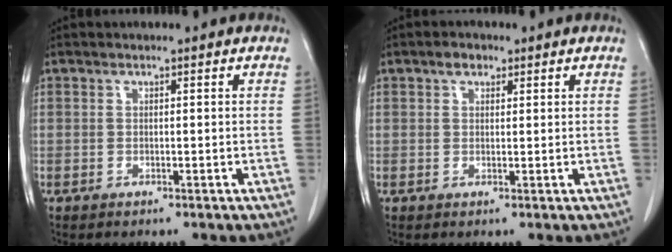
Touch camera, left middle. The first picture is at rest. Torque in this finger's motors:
{"motor_torque": [0.33, -0.30, 0.00, 0.01]}